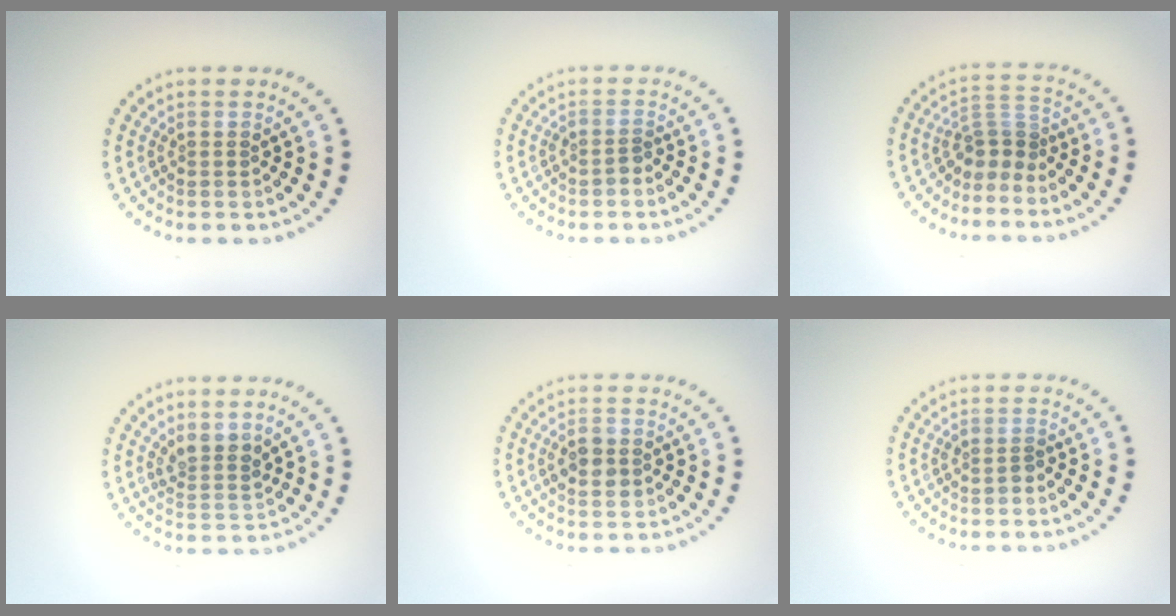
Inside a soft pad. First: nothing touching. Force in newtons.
{"total": 1.1, "press": 0.8, "slide": 0.7}
{"total": 2.7, "press": 1.8, "slide": 2.0}
{"total": 2.4, "press": 1.9, "slide": 1.5}
{"total": 2.7, "press": 2.7, "slide": 0.1}
{"total": 0.7, "press": 0.7, "slide": 0.3}